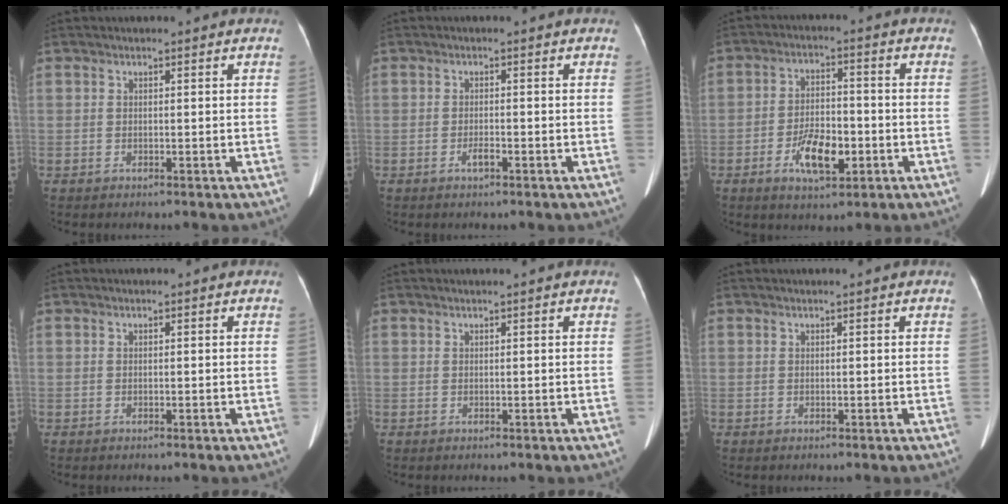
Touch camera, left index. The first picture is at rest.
{"total": 1.2, "force": [-0.8, 0.2, 0.9], "torque": [-0.020, -0.001, -0.015]}
{"total": 7.5, "force": [-2.9, 3.2, 6.1], "torque": [-0.118, 0.002, -0.050]}
{"total": 0.0}
{"total": 0.6, "force": [0.4, -0.2, 0.3], "torque": [-0.008, 0.000, 0.015]}
{"total": 0.0}